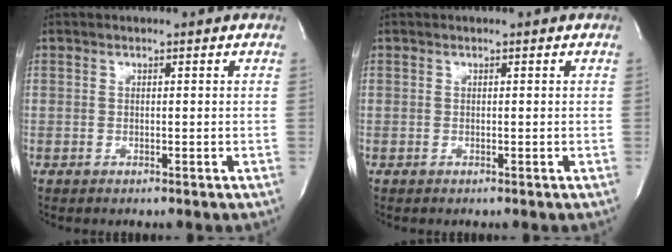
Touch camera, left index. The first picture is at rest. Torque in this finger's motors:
{"motor_torque": [0.00, 0.01, 0.00, 0.00]}